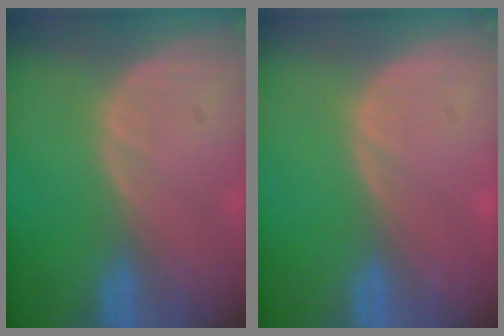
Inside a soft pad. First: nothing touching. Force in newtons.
{"total": 0.7, "press": 0.0, "slide": 0.7}